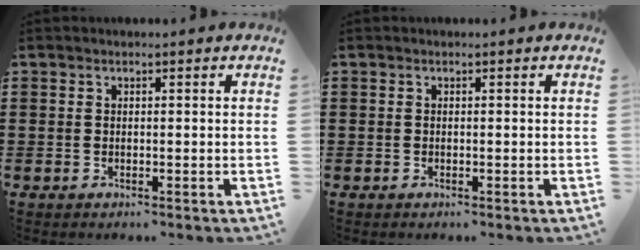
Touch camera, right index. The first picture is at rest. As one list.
[{"total": 0.0}]